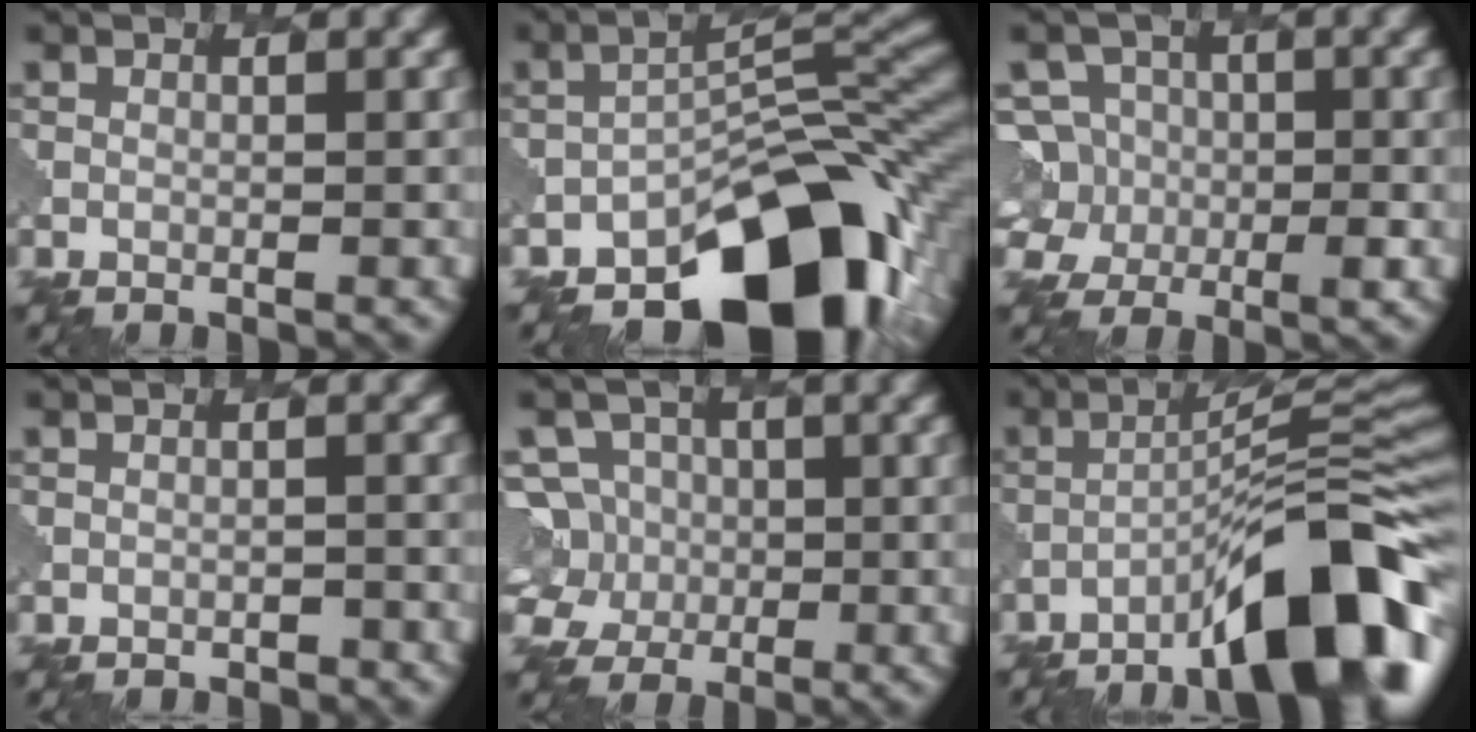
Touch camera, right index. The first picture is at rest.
{"total": 12.8, "force": [-8.3, 6.2, 7.5], "torque": [-0.080, -0.002, -0.141]}
{"total": 6.4, "force": [-0.7, 5.9, 2.3], "torque": [-0.033, 0.028, -0.044]}
{"total": 1.2, "force": [-1.1, 0.5, -0.1], "torque": [0.005, 0.002, -0.012]}
{"total": 6.6, "force": [0.1, 6.1, 2.4], "torque": [-0.049, 0.033, -0.029]}
{"total": 11.2, "force": [-6.8, 1.9, 8.7], "torque": [-0.122, 0.025, -0.111]}